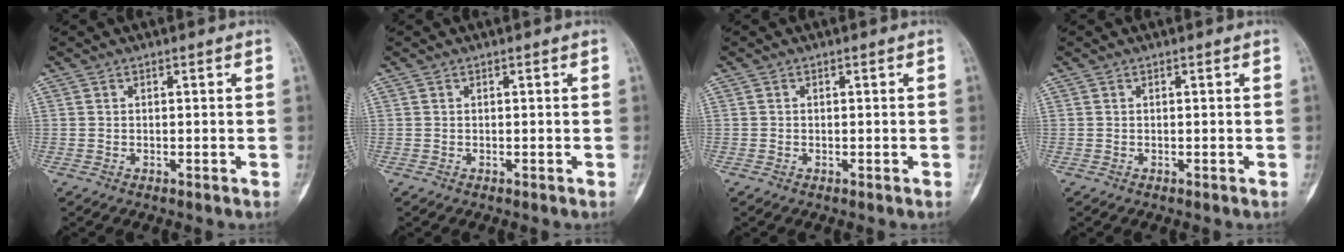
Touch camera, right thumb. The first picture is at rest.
{"total": 0.0}
{"total": 0.0}
{"total": 0.0}